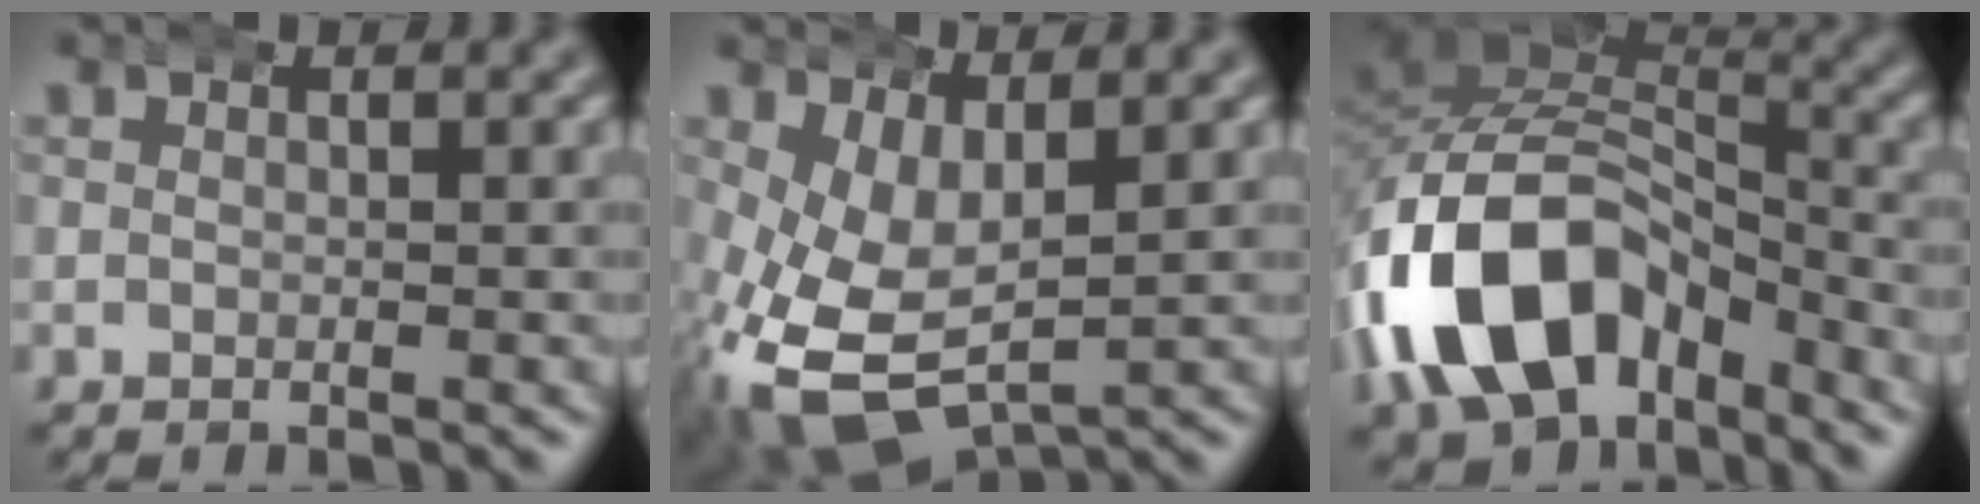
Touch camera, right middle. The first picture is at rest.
{"total": 9.4, "force": [-3.3, 6.3, 6.2], "torque": [-0.154, -0.059, -0.029]}
{"total": 14.1, "force": [-2.6, 10.1, 9.4], "torque": [-0.214, -0.047, -0.026]}